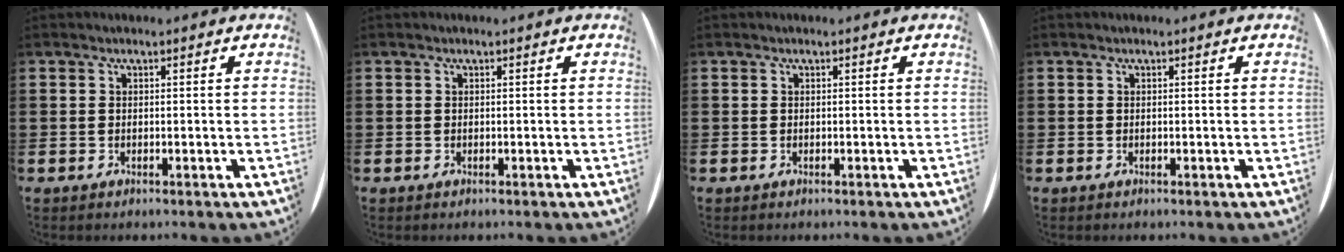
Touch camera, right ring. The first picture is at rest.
{"total": 0.0}
{"total": 0.0}
{"total": 0.0}